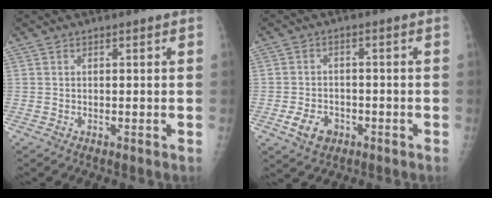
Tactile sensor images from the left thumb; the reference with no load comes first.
{"total": 5.6, "force": [-2.5, 4.0, 2.9], "torque": [-0.043, 0.012, -0.038]}